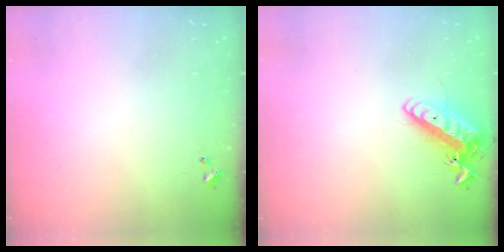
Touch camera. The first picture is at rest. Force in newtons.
{"total": 13.6, "press": 13.4, "slide": 2.3}